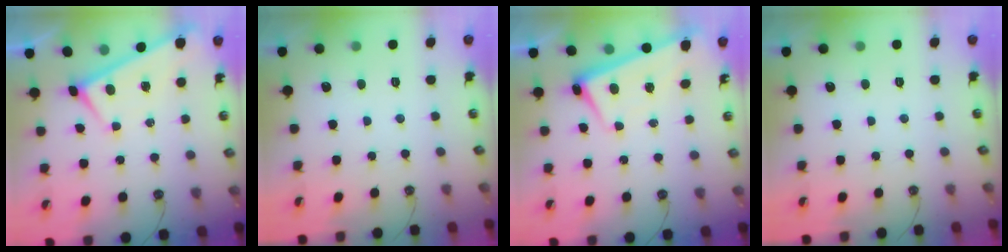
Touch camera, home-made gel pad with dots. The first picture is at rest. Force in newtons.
{"total": 0.0}
{"total": 2.6, "press": 2.5, "slide": 0.6}
{"total": 0.0}